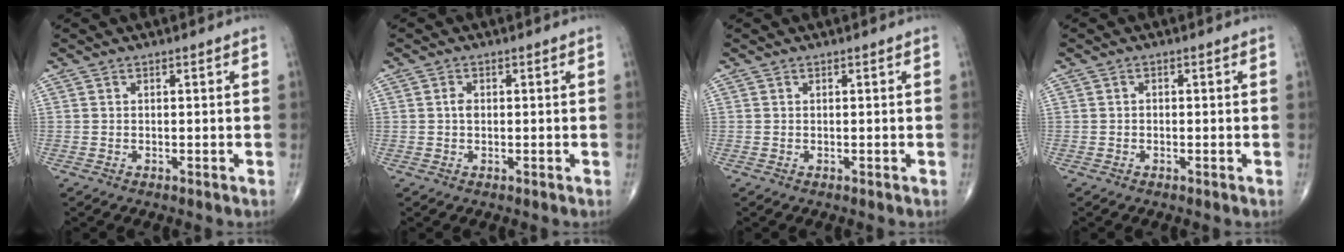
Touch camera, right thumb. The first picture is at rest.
{"total": 1.4, "force": [0.0, 1.0, 1.0], "torque": [-0.014, 0.003, -0.001]}
{"total": 0.0}
{"total": 0.6, "force": [-0.2, 0.5, 0.3], "torque": [0.000, 0.002, -0.007]}